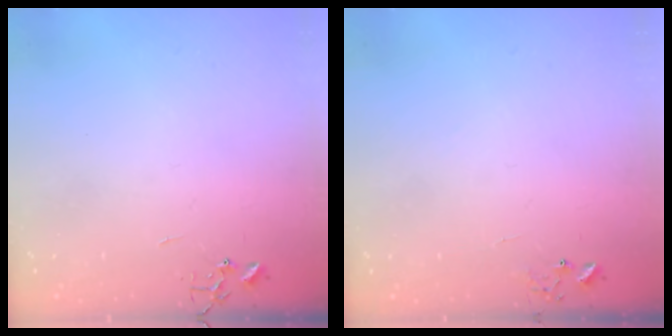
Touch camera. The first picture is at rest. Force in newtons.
{"total": 6.5, "press": 6.5, "slide": 0.5}